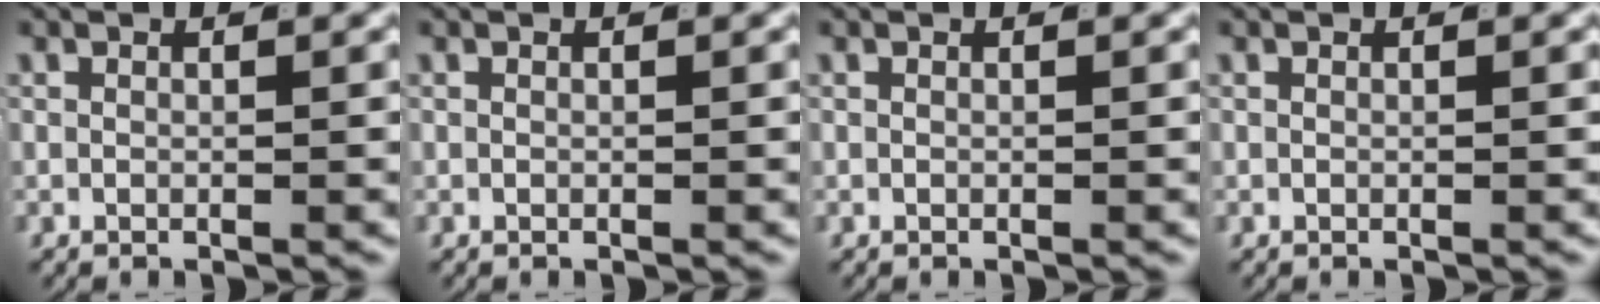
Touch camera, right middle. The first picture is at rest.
{"total": 0.0}
{"total": 0.0}
{"total": 0.0}